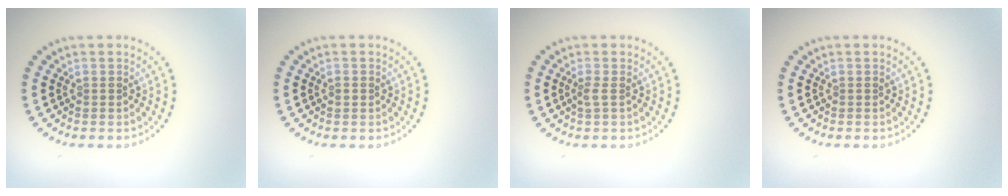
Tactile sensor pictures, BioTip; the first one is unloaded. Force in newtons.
{"total": 0.8, "press": 0.8, "slide": 0.2}
{"total": 0.9, "press": 0.7, "slide": 0.5}
{"total": 0.0}